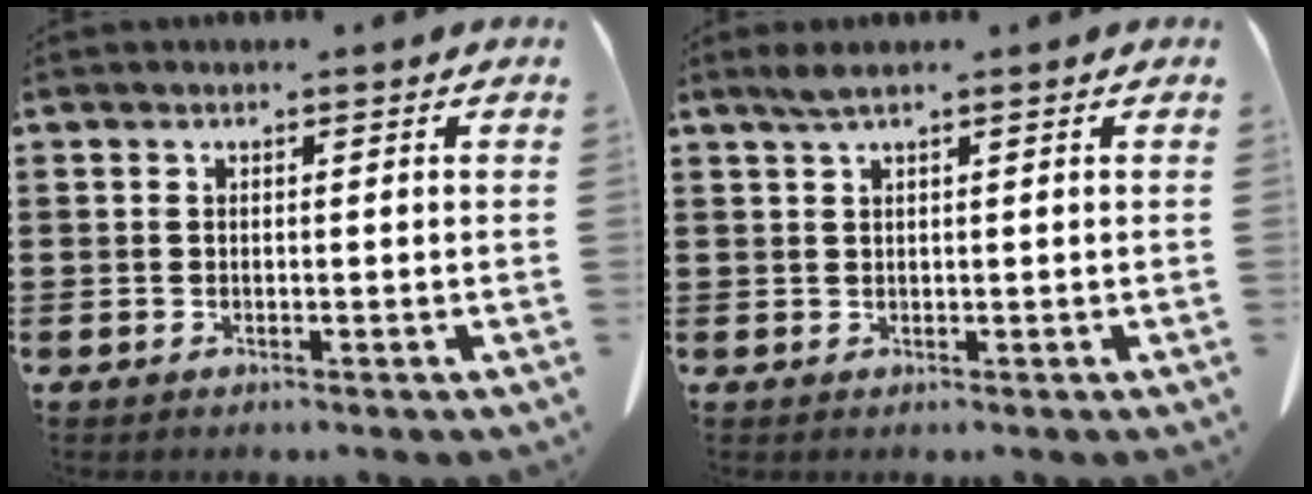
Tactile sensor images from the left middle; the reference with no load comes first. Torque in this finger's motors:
{"motor_torque": [0.09, -0.09, 0.03, 0.03]}